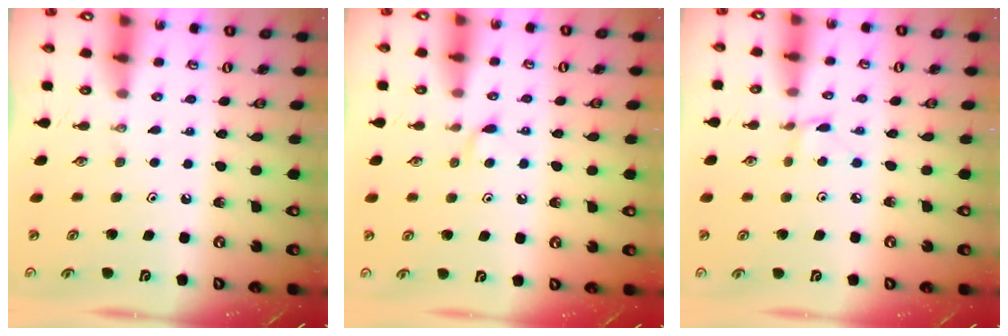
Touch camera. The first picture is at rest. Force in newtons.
{"total": 5.4, "press": 5.3, "slide": 0.6}
{"total": 1.7, "press": 1.7, "slide": 0.0}